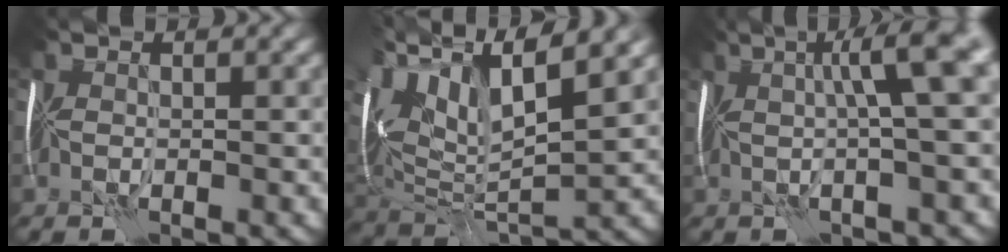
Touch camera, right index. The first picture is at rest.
{"total": 12.9, "force": [6.1, 4.6, 10.4], "torque": [-0.213, 0.021, 0.107]}
{"total": 7.9, "force": [1.9, 1.6, 7.5], "torque": [-0.080, 0.021, 0.026]}